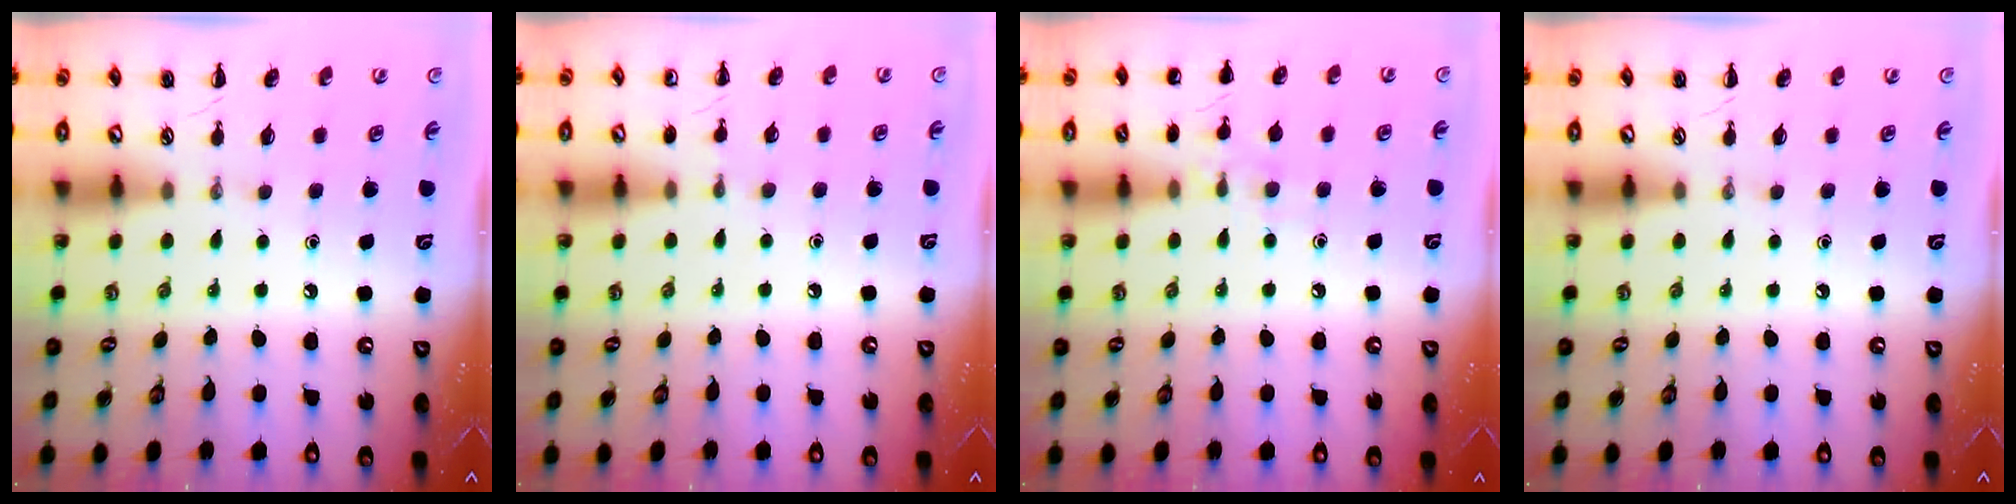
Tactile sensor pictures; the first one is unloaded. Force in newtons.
{"total": 3.7, "press": 3.5, "slide": 1.2}
{"total": 7.7, "press": 7.5, "slide": 2.1}
{"total": 0.0}